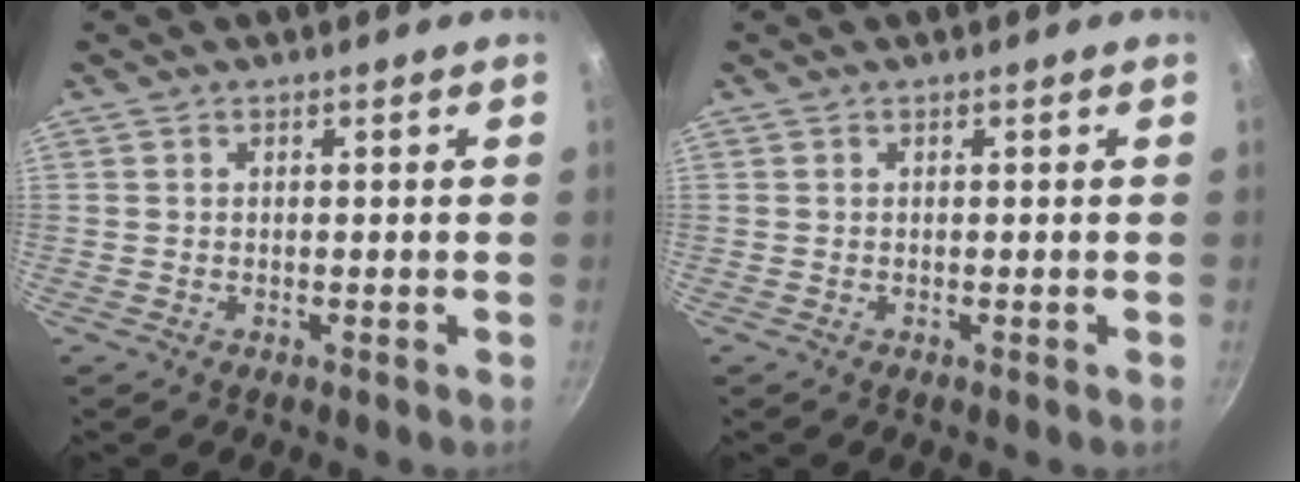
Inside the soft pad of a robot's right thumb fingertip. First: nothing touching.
{"total": 0.0}